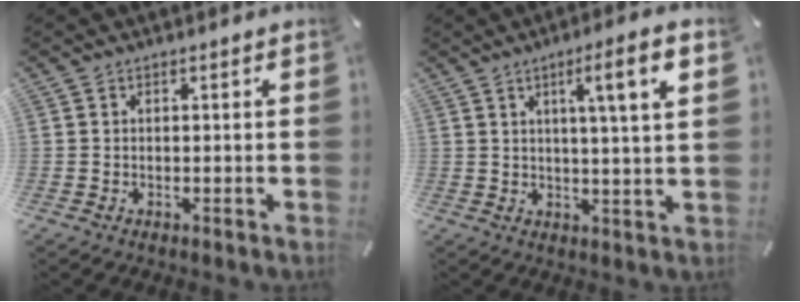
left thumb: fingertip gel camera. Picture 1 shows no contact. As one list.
[{"total": 9.4, "force": [3.7, 0.5, 8.7], "torque": [-0.141, -0.004, 0.049]}]